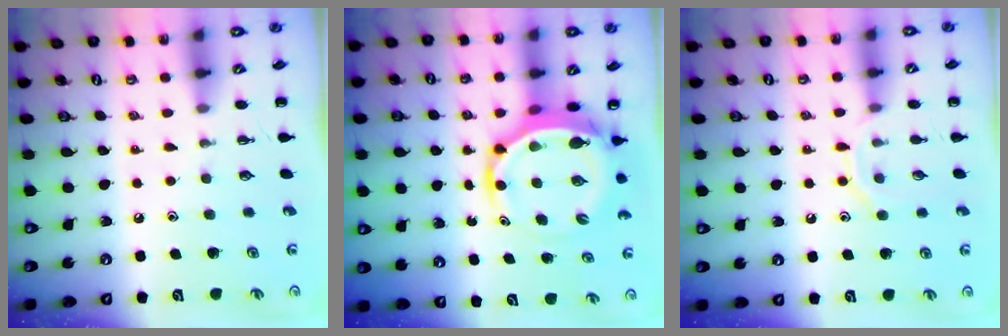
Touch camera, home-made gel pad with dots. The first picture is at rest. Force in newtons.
{"total": 7.0, "press": 6.7, "slide": 2.1}
{"total": 7.5, "press": 7.5, "slide": 1.0}